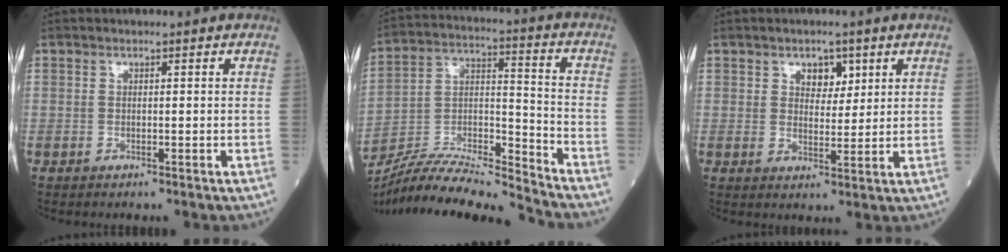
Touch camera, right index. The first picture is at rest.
{"total": 16.9, "force": [-16.2, -0.6, 5.0], "torque": [-0.081, 0.023, -0.291]}
{"total": 3.8, "force": [2.0, 2.3, 2.3], "torque": [-0.030, 0.003, 0.032]}